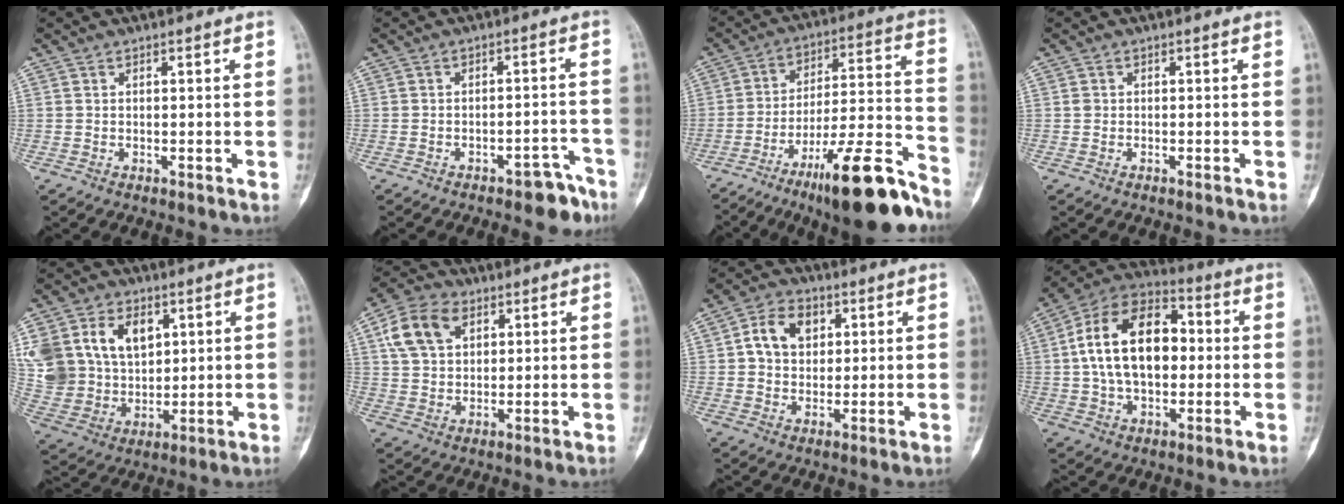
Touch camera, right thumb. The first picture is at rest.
{"total": 6.2, "force": [-4.5, 2.7, 3.3], "torque": [-0.020, 0.042, -0.054]}
{"total": 20.4, "force": [-14.6, 3.5, 13.8], "torque": [-0.182, 0.094, -0.233]}
{"total": 0.7, "force": [-0.4, 0.4, 0.4], "torque": [-0.002, 0.001, -0.008]}
{"total": 23.6, "force": [7.9, 17.5, 13.6], "torque": [-0.299, 0.024, 0.172]}
{"total": 11.3, "force": [4.5, 7.7, 6.9], "torque": [-0.118, 0.002, 0.083]}
{"total": 8.4, "force": [2.2, 6.4, 5.1], "torque": [-0.058, 0.001, 0.033]}
{"total": 19.2, "force": [1.7, 11.9, 15.0], "torque": [-0.241, 0.027, 0.024]}